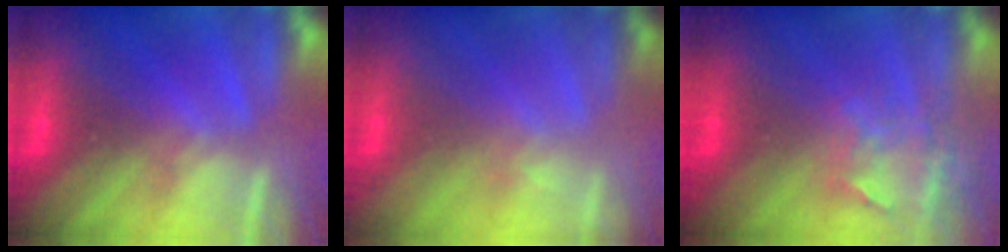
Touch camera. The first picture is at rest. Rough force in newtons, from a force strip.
{"total": 1.6}
{"total": 4.4}